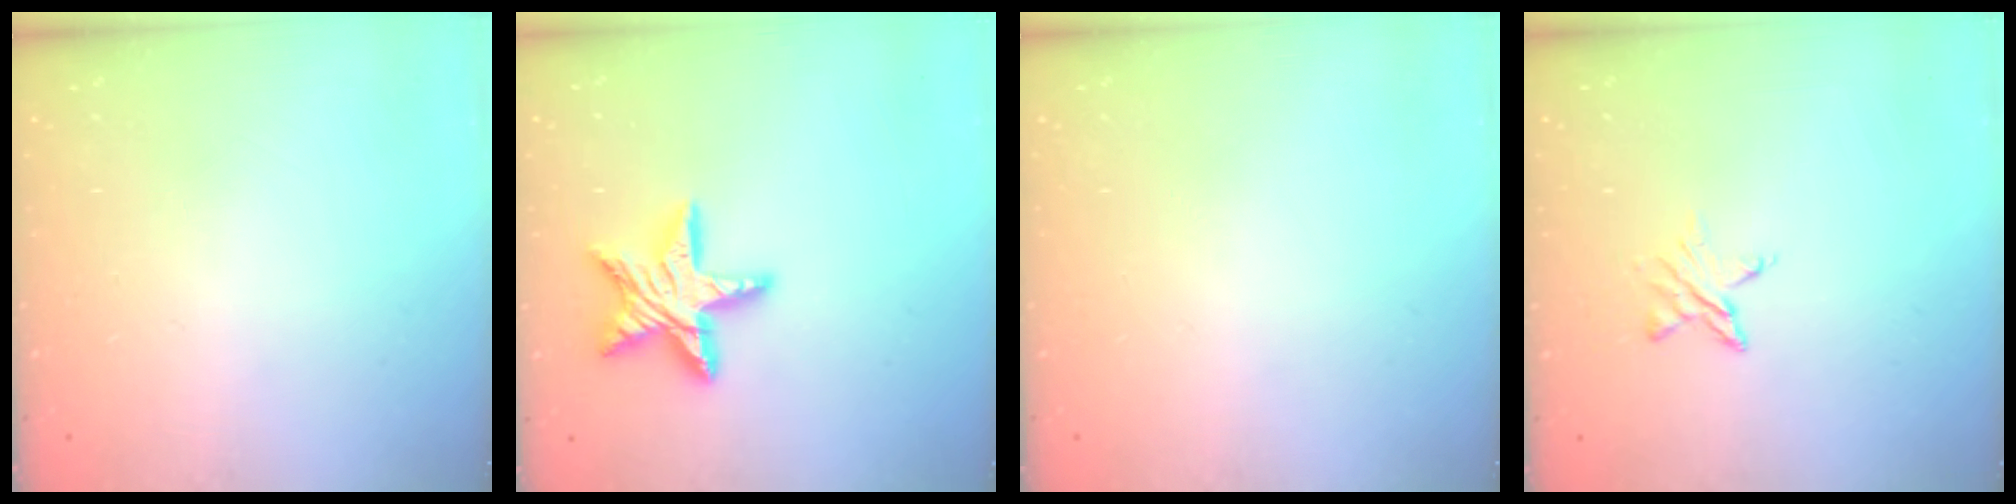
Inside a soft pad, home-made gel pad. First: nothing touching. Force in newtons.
{"total": 15.0, "press": 14.9, "slide": 1.3}
{"total": 0.0}
{"total": 4.5, "press": 4.5, "slide": 0.4}